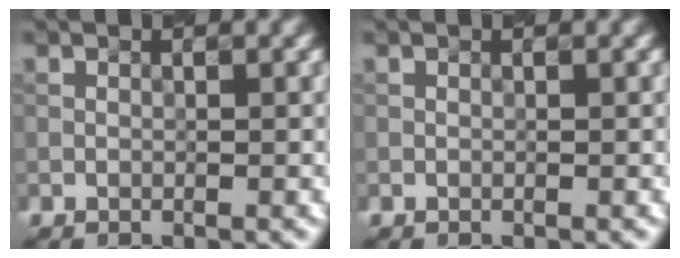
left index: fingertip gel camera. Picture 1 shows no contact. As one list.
[{"total": 0.0}]